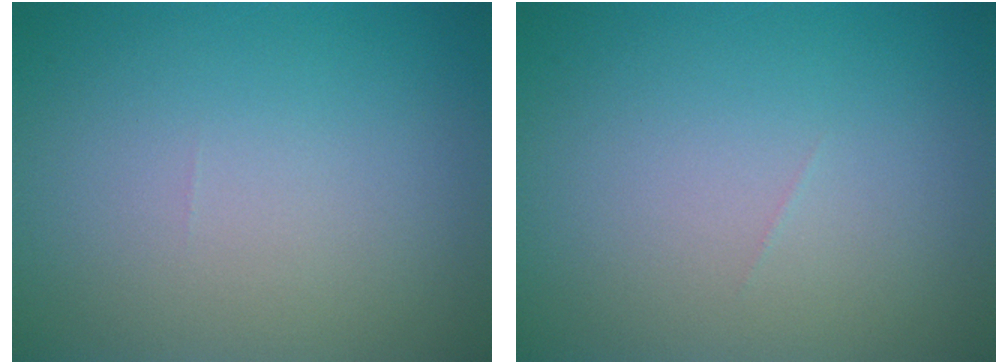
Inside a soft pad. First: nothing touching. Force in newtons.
{"total": 0.0}